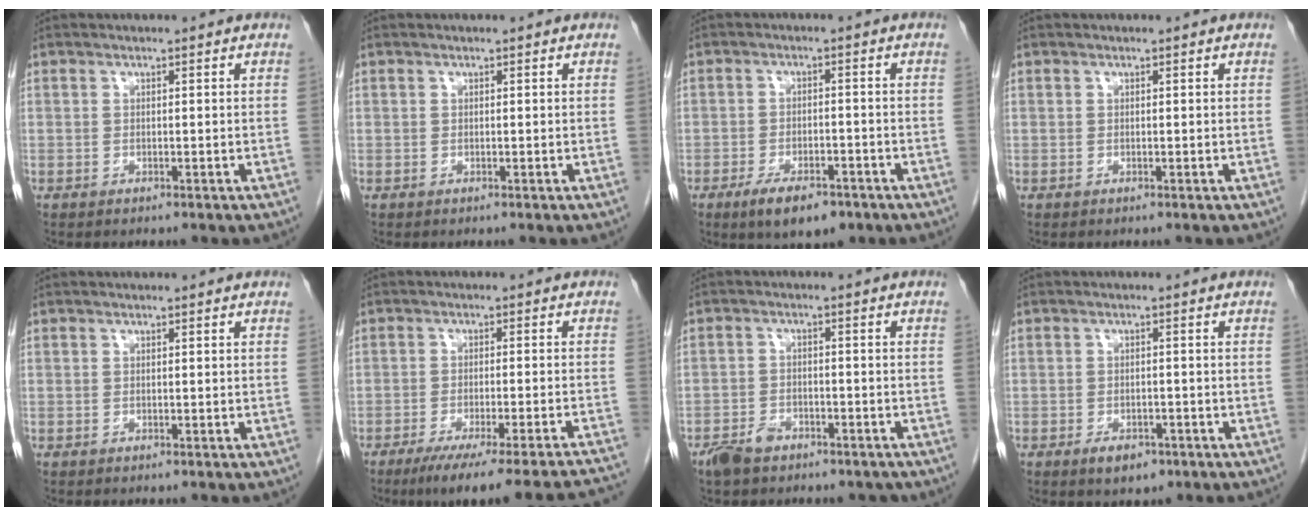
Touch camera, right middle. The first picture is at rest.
{"total": 0.0}
{"total": 6.9, "force": [-4.6, 2.6, 4.5], "torque": [-0.077, -0.005, -0.068]}
{"total": 0.0}
{"total": 0.0}
{"total": 20.2, "force": [-18.1, -0.5, 8.8], "torque": [-0.059, -0.028, -0.236]}
{"total": 5.3, "force": [-4.0, 2.8, 2.1], "torque": [-0.041, 0.004, -0.063]}
{"total": 3.4, "force": [-2.0, 1.8, 2.0], "torque": [-0.034, 0.000, -0.021]}